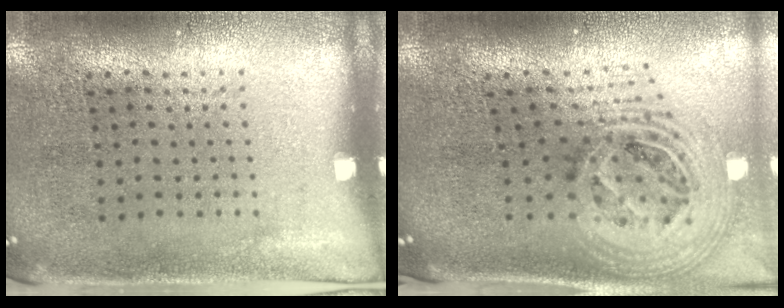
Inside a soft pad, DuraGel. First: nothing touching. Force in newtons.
{"total": 2.5, "press": 1.8, "slide": 1.8}